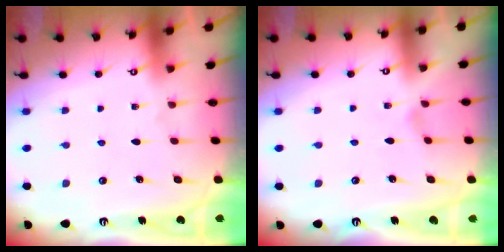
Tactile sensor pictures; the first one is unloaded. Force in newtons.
{"total": 0.0}